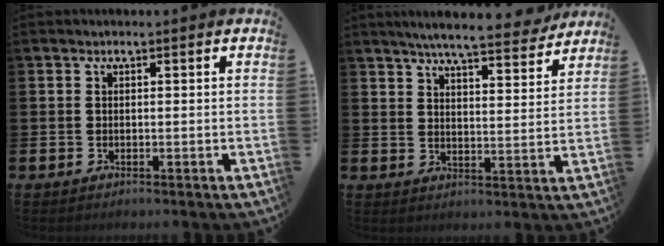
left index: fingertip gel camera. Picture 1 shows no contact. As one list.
[{"total": 7.0, "force": [6.6, 0.6, 2.2], "torque": [-0.042, -0.044, 0.111]}]